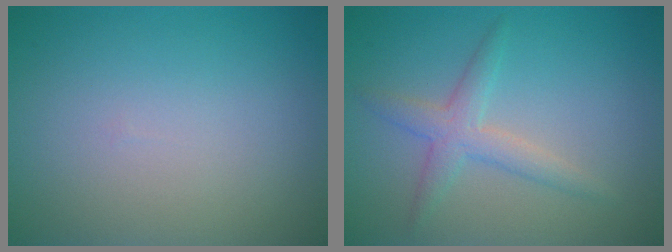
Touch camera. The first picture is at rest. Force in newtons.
{"total": 2.6, "press": 2.6, "slide": 0.2}